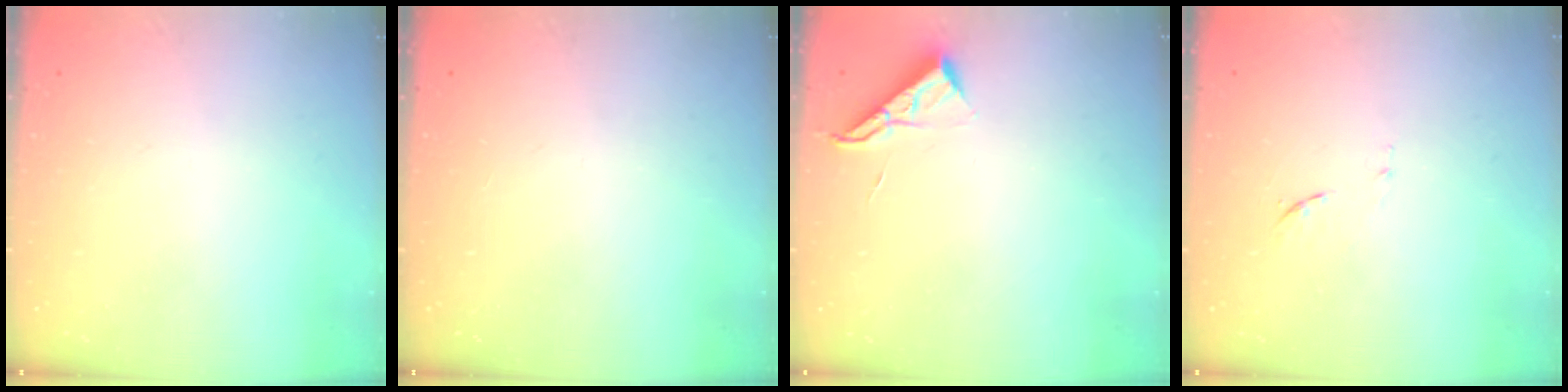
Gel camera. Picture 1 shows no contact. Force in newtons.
{"total": 0.0}
{"total": 6.8, "press": 6.8, "slide": 0.5}
{"total": 7.8, "press": 7.7, "slide": 0.6}